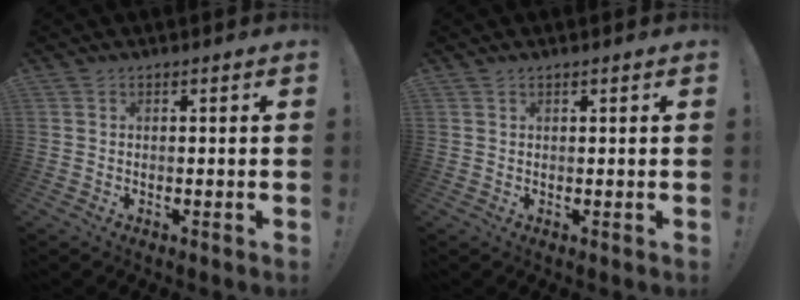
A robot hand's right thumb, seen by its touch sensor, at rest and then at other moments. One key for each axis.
{"total": 0.5, "fx": 0.5, "fy": 0.0, "fz": 0.2, "tx": 0.000, "ty": -0.002, "tz": 0.009}